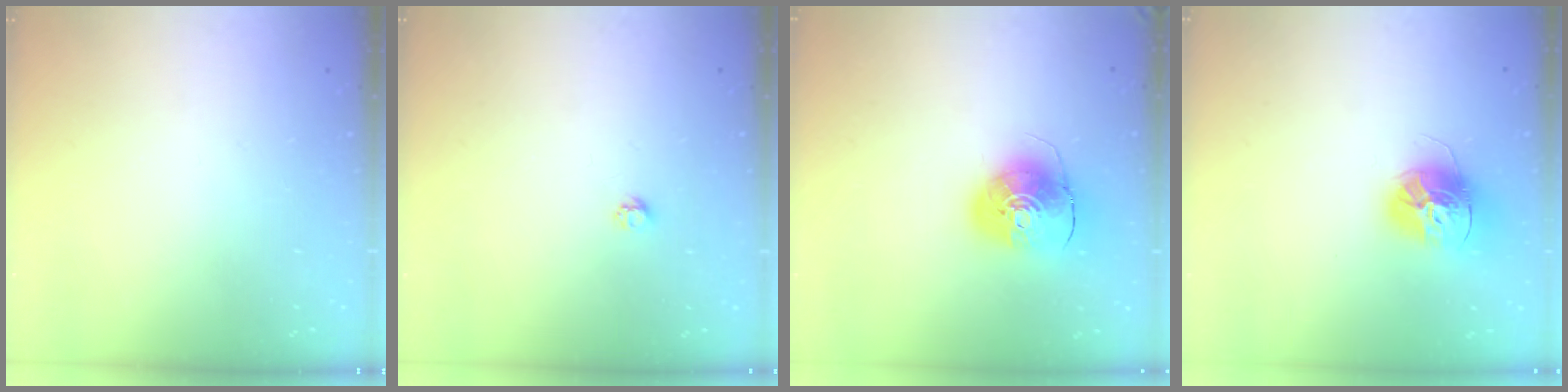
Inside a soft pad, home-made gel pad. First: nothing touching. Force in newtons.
{"total": 2.7, "press": 2.7, "slide": 0.4}
{"total": 9.8, "press": 9.7, "slide": 1.4}
{"total": 14.6, "press": 14.5, "slide": 1.3}